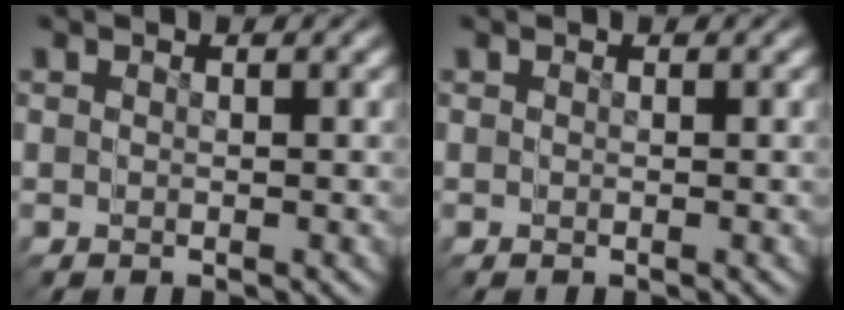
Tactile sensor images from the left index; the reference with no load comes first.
{"total": 0.0}